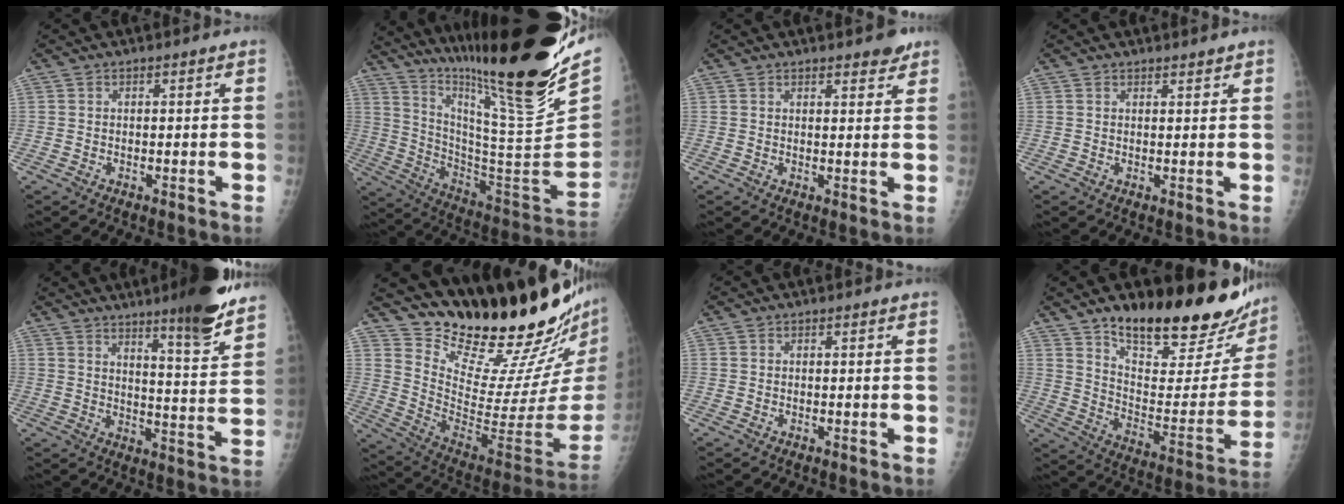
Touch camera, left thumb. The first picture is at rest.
{"total": 30.6, "force": [23.8, 2.0, 19.1], "torque": [-0.286, -0.139, 0.376]}
{"total": 3.8, "force": [3.1, 1.2, 1.9], "torque": [-0.008, -0.016, 0.041]}
{"total": 1.4, "force": [1.3, 0.2, 0.3], "torque": [0.002, -0.010, 0.021]}
{"total": 13.0, "force": [9.8, 1.4, 8.4], "torque": [-0.101, -0.069, 0.141]}
{"total": 26.8, "force": [22.5, 4.6, 13.9], "torque": [-0.182, -0.175, 0.340]}
{"total": 0.0}
{"total": 26.6, "force": [19.9, 8.3, 15.5], "torque": [-0.189, -0.108, 0.295]}